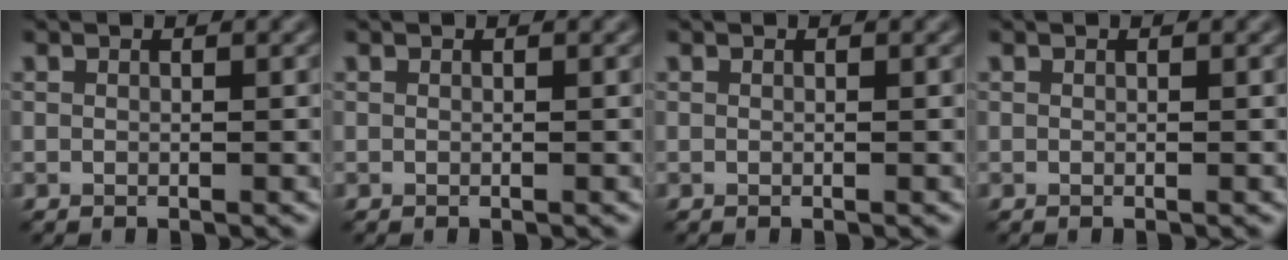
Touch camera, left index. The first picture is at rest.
{"total": 0.0}
{"total": 0.0}
{"total": 0.0}